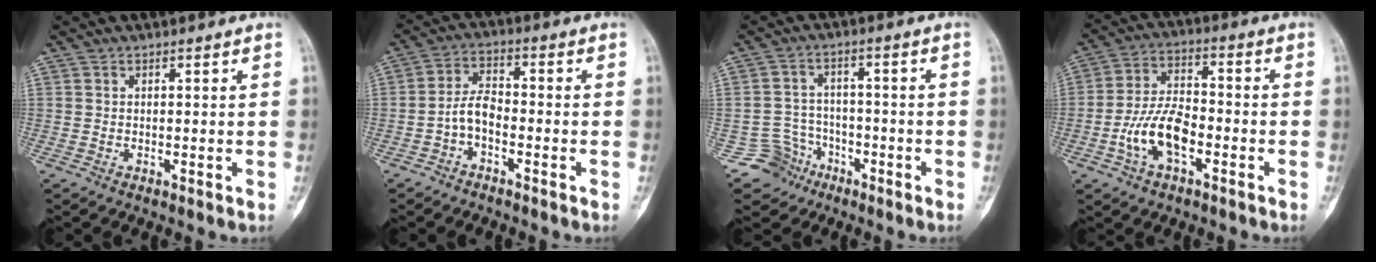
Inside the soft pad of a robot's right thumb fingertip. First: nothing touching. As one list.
[{"total": 5.0, "force": [-2.1, 2.8, 3.6], "torque": [-0.062, 0.030, -0.048]}, {"total": 6.3, "force": [-3.9, 5.0, -0.6], "torque": [0.045, 0.040, -0.069]}, {"total": 10.9, "force": [-3.8, 5.7, 8.4], "torque": [-0.156, 0.034, -0.074]}]